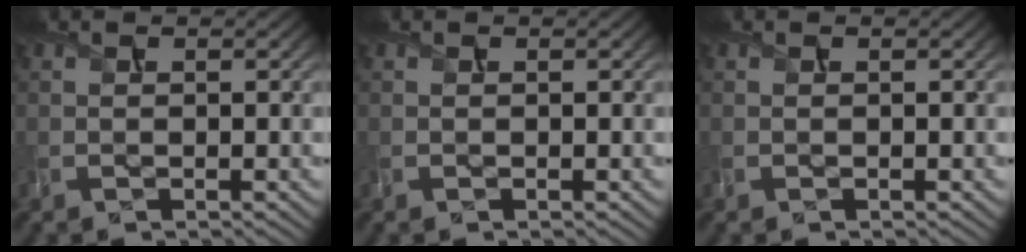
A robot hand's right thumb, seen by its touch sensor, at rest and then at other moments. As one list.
[{"total": 0.0}, {"total": 0.0}]